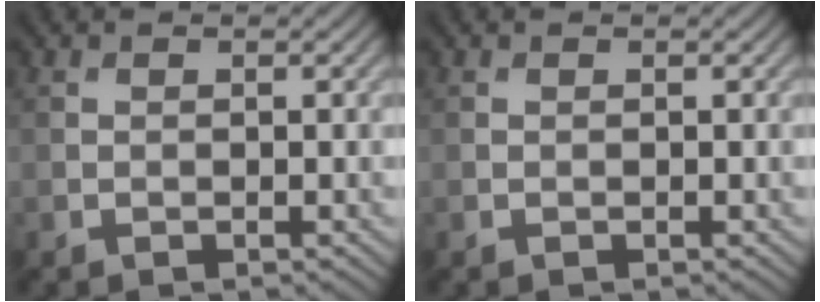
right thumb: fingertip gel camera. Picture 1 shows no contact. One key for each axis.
{"total": 0.0}